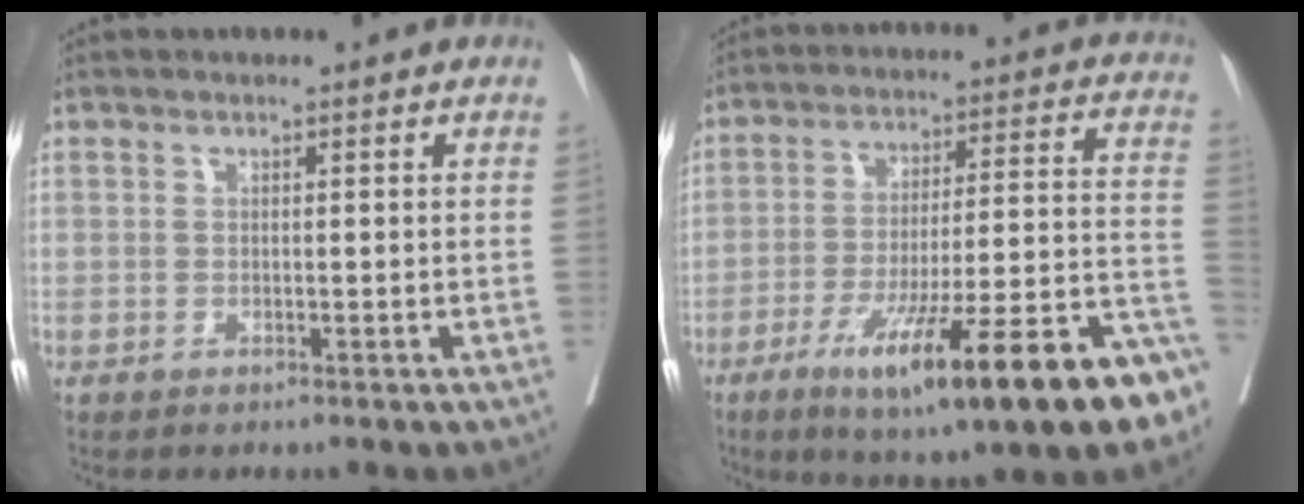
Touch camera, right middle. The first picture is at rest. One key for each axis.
{"total": 23.1, "fx": -13.3, "fy": 2.1, "fz": 18.8, "tx": -0.210, "ty": -0.014, "tz": -0.209}